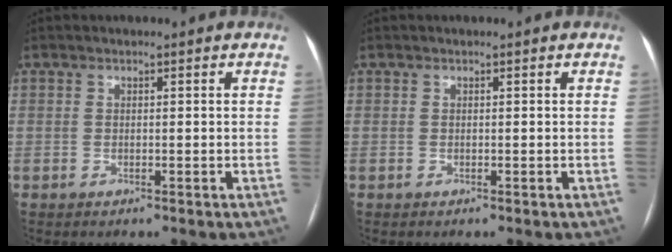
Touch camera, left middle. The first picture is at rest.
{"total": 0.0}